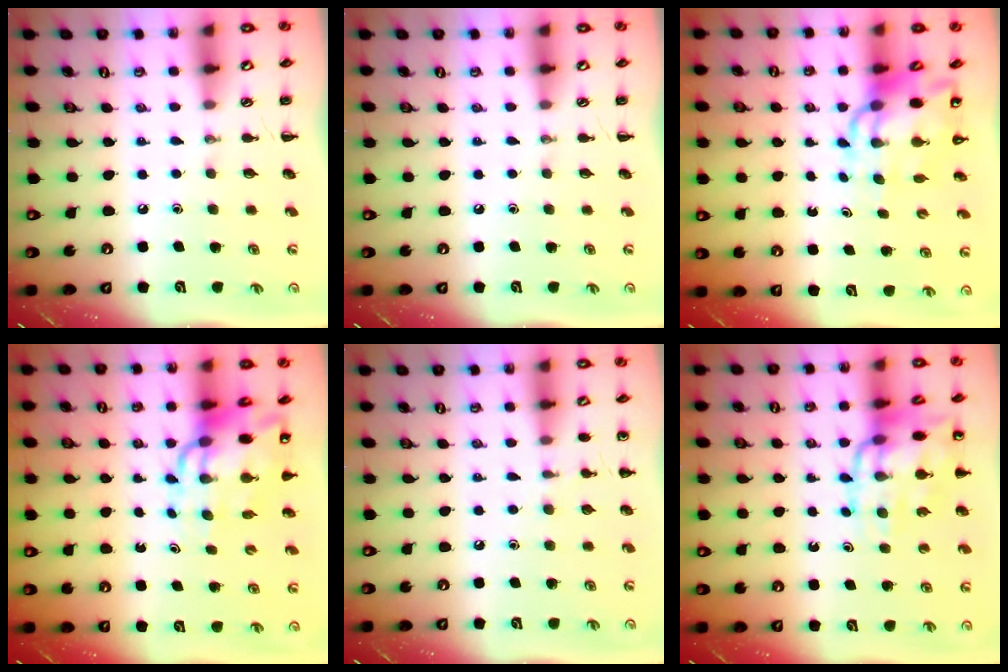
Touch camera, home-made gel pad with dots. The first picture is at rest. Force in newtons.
{"total": 0.0}
{"total": 11.2, "press": 10.7, "slide": 3.1}
{"total": 13.0, "press": 12.4, "slide": 3.8}
{"total": 5.2, "press": 4.9, "slide": 1.6}
{"total": 16.5, "press": 16.3, "slide": 2.5}